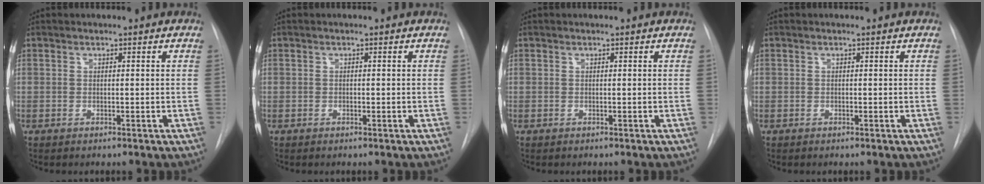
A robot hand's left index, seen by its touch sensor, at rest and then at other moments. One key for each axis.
{"total": 0.7, "fx": -0.6, "fy": 0.1, "fz": 0.2, "tx": -0.002, "ty": -0.003, "tz": -0.010}
{"total": 0.0}
{"total": 0.5, "fx": -0.5, "fy": 0.0, "fz": 0.1, "tx": -0.002, "ty": -0.005, "tz": -0.008}